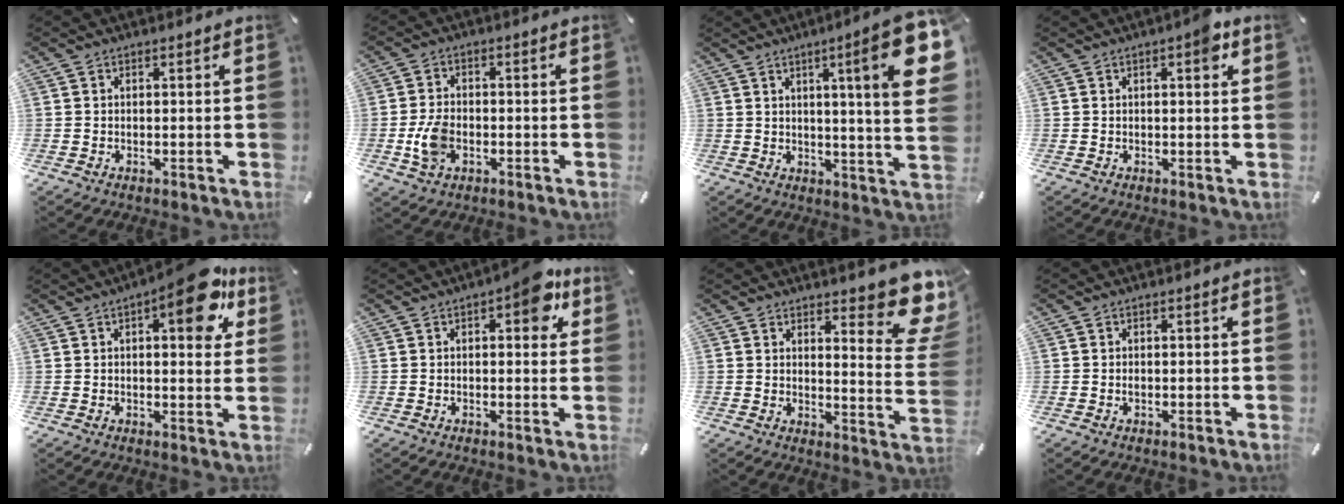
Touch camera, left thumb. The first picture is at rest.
{"total": 6.6, "force": [-1.7, 4.5, 4.5], "torque": [-0.105, 0.003, -0.034]}
{"total": 18.6, "force": [6.7, 2.0, 17.2], "torque": [-0.261, -0.029, 0.085]}
{"total": 4.2, "force": [1.6, 1.4, 3.6], "torque": [-0.044, -0.002, 0.018]}
{"total": 13.4, "force": [6.7, 5.1, 10.3], "torque": [-0.126, -0.031, 0.104]}
{"total": 8.5, "force": [3.4, 4.1, 6.7], "torque": [-0.070, -0.012, 0.048]}
{"total": 12.2, "force": [8.7, 3.9, 7.6], "torque": [-0.085, -0.076, 0.150]}
{"total": 0.5, "force": [0.0, 0.3, 0.4], "torque": [-0.008, -0.001, 0.000]}